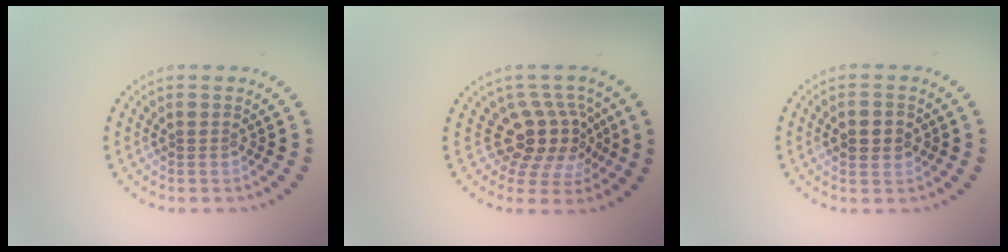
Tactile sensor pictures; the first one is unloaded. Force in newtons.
{"total": 4.5, "press": 3.4, "slide": 3.0}
{"total": 2.4, "press": 2.4, "slide": 0.2}